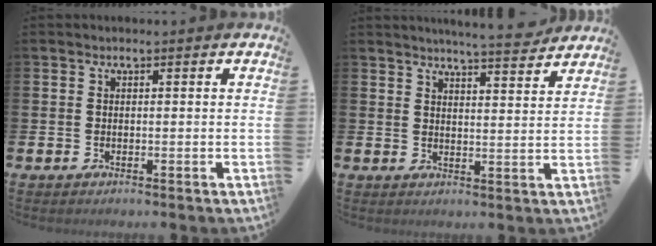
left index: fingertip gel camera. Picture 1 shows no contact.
{"total": 5.6, "force": [5.5, -0.4, 0.9], "torque": [-0.019, -0.037, 0.095]}